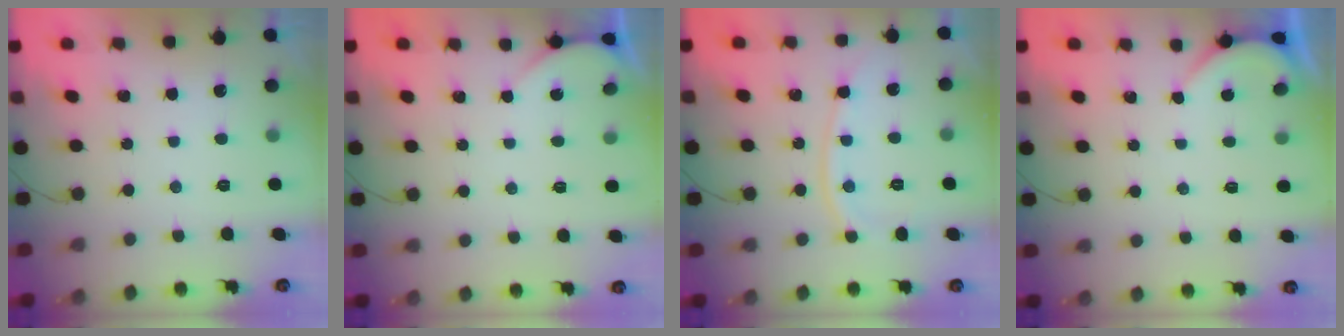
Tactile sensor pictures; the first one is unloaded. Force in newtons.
{"total": 2.4, "press": 2.4, "slide": 0.3}
{"total": 9.0, "press": 9.0, "slide": 0.2}
{"total": 1.9, "press": 1.9, "slide": 0.3}